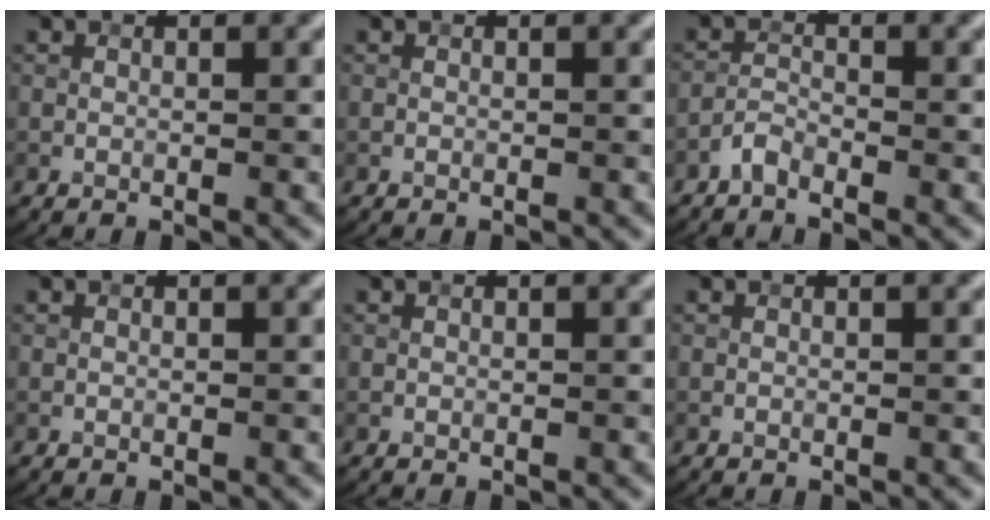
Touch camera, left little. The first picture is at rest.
{"total": 0.0}
{"total": 1.3, "force": [-1.3, 0.2, 0.4], "torque": [-0.012, 0.007, -0.031]}
{"total": 0.0}
{"total": 0.0}
{"total": 0.0}